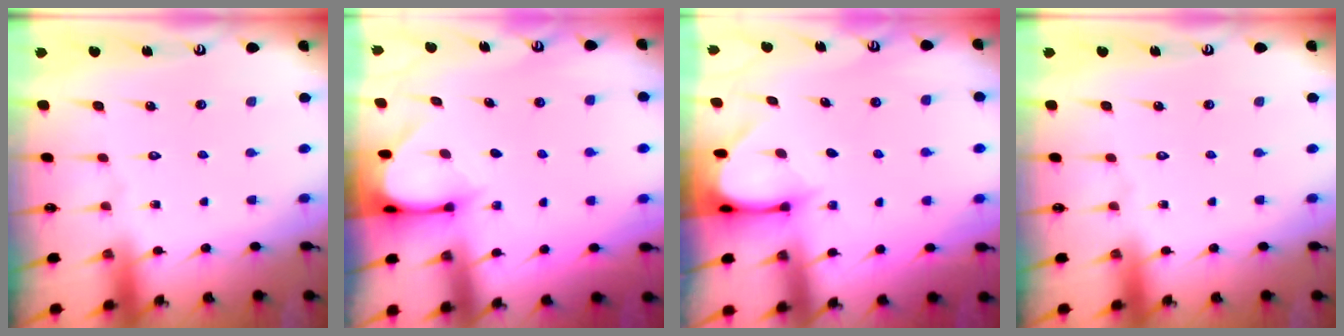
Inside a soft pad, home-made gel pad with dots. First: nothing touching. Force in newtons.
{"total": 3.4, "press": 3.4, "slide": 0.3}
{"total": 3.0, "press": 2.9, "slide": 0.4}
{"total": 0.0}